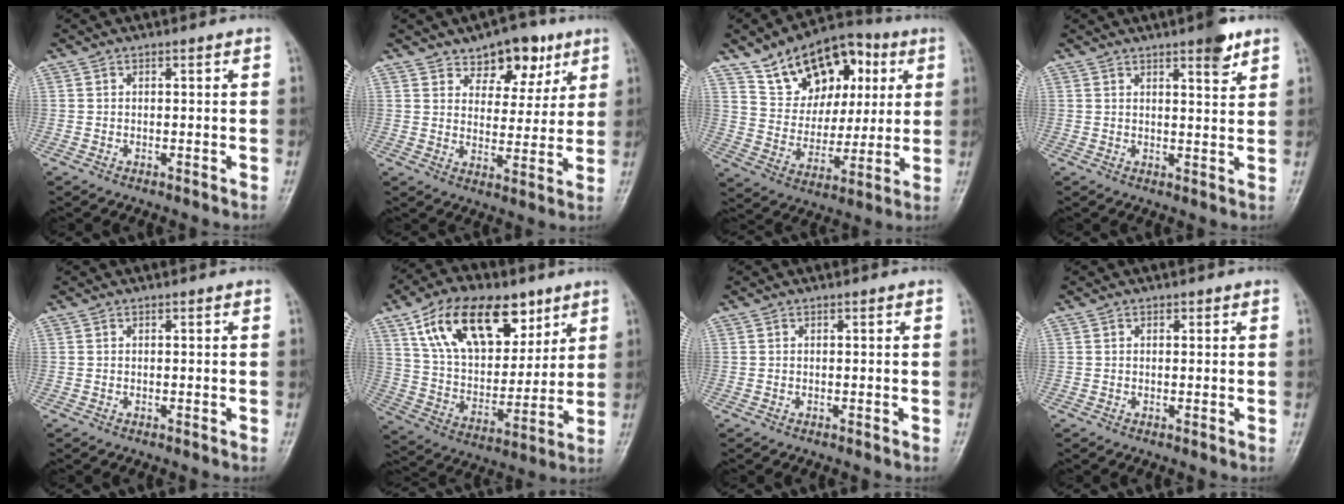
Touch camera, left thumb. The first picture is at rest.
{"total": 9.9, "force": [6.1, 6.1, 5.0], "torque": [-0.032, -0.028, 0.091]}
{"total": 18.6, "force": [8.4, 12.3, 11.2], "torque": [-0.123, -0.011, 0.145]}
{"total": 4.9, "force": [3.3, 1.2, 3.5], "torque": [-0.040, -0.019, 0.043]}
{"total": 0.0}
{"total": 21.6, "force": [11.2, 12.4, 13.7], "torque": [-0.193, -0.029, 0.198]}
{"total": 0.0}
{"total": 0.8, "force": [0.3, 0.6, 0.3], "torque": [0.001, -0.001, 0.003]}